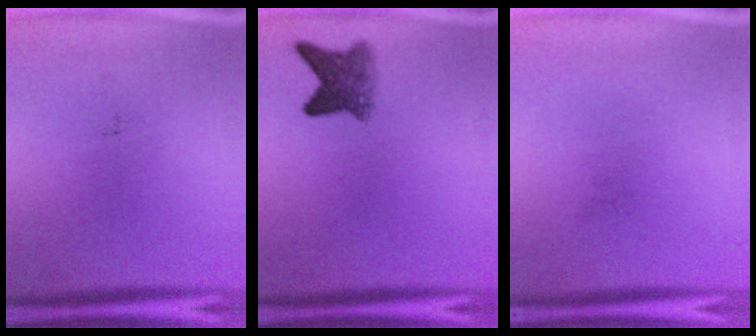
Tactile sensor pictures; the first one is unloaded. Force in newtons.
{"total": 4.5}
{"total": 0.0}